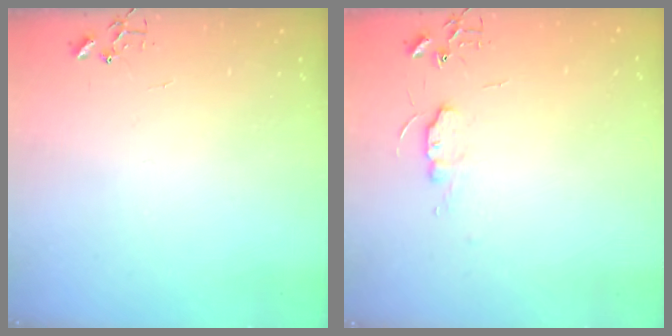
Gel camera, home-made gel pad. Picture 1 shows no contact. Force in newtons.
{"total": 7.0, "press": 7.0, "slide": 0.8}